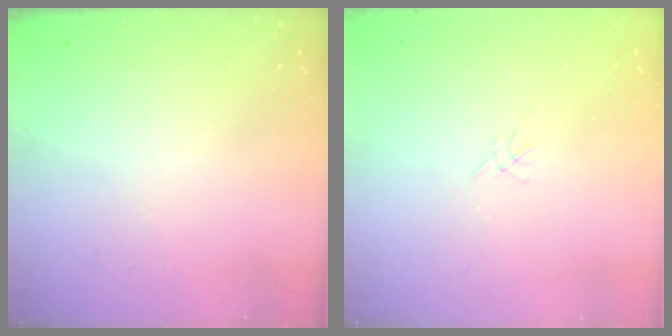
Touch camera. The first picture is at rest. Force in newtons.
{"total": 0.0}